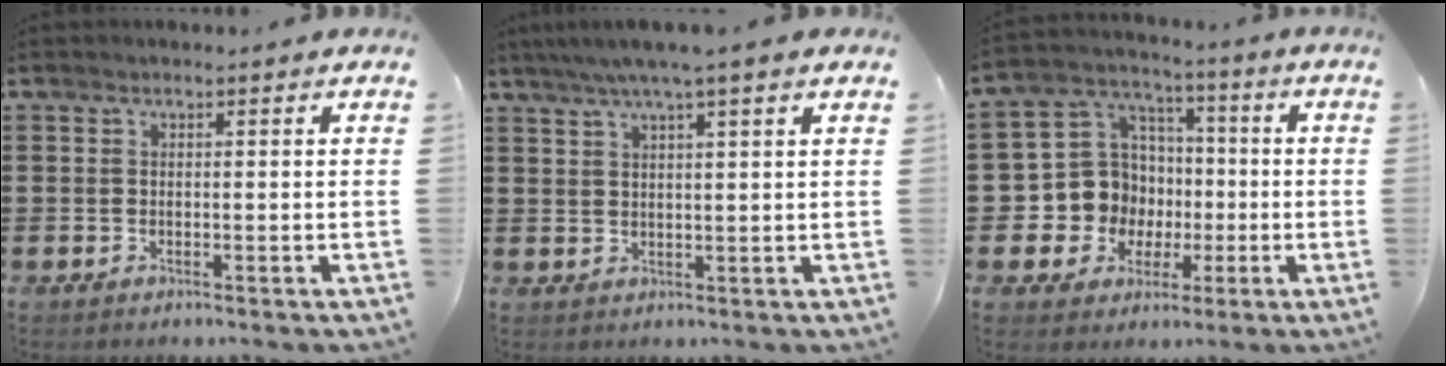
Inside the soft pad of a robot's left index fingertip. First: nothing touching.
{"total": 3.7, "force": [2.7, -0.4, 2.5], "torque": [-0.055, -0.001, 0.047]}
{"total": 9.9, "force": [-0.8, 9.7, 2.0], "torque": [-0.094, 0.002, -0.007]}